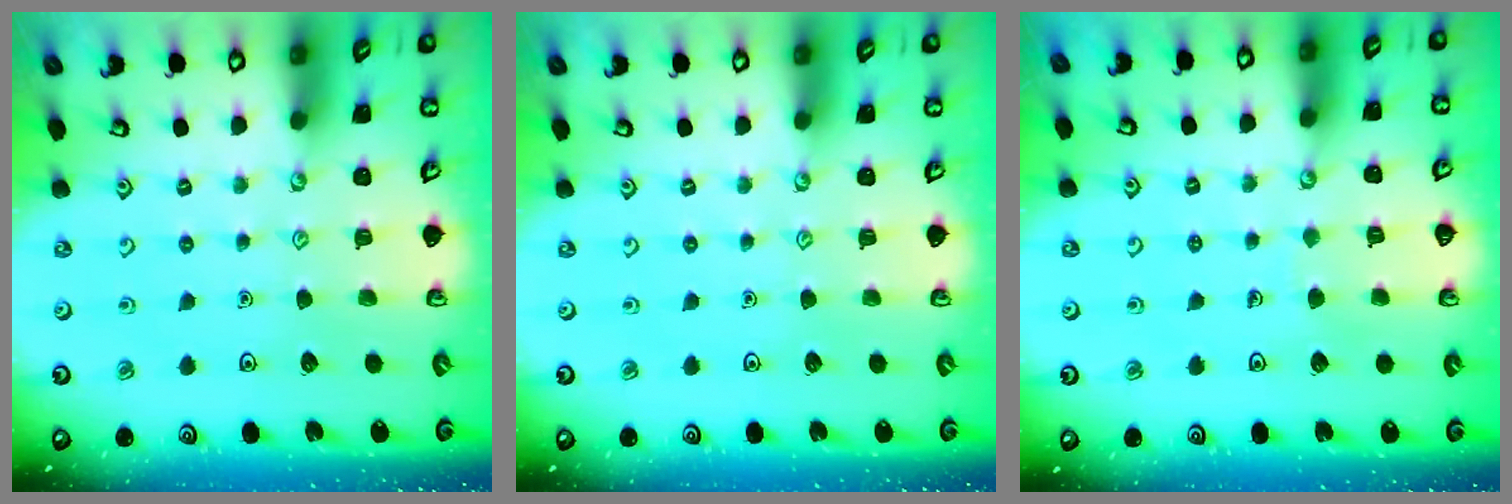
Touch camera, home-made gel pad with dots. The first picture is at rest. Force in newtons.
{"total": 0.0}
{"total": 2.3, "press": 2.3, "slide": 0.1}